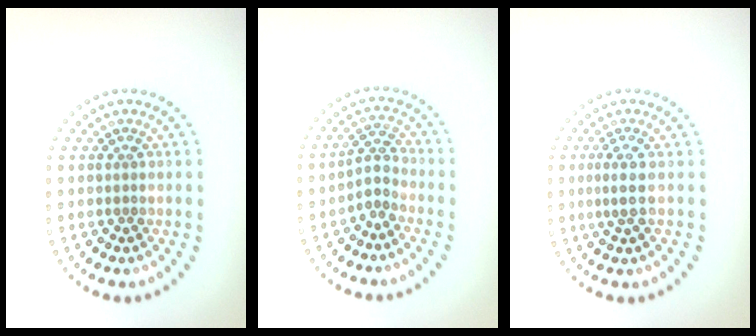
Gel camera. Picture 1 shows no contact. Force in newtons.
{"total": 2.2, "press": 1.7, "slide": 1.4}
{"total": 2.0, "press": 1.4, "slide": 1.3}